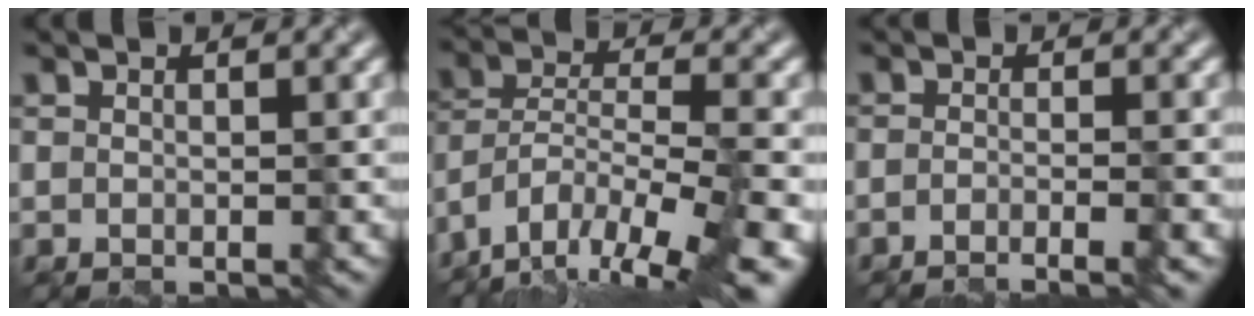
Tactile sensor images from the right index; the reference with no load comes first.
{"total": 14.5, "force": [-10.8, 4.6, 8.6], "torque": [-0.162, -0.019, -0.170]}
{"total": 3.4, "force": [-2.1, 0.9, 2.5], "torque": [-0.028, -0.003, -0.041]}